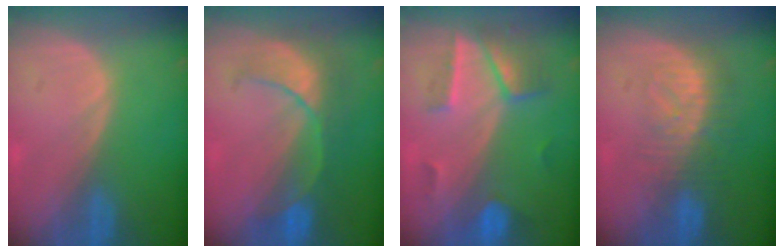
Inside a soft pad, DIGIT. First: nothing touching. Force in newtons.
{"total": 8.1, "press": 7.9, "slide": 2.0}
{"total": 7.2, "press": 6.3, "slide": 3.4}
{"total": 8.3, "press": 7.2, "slide": 4.1}